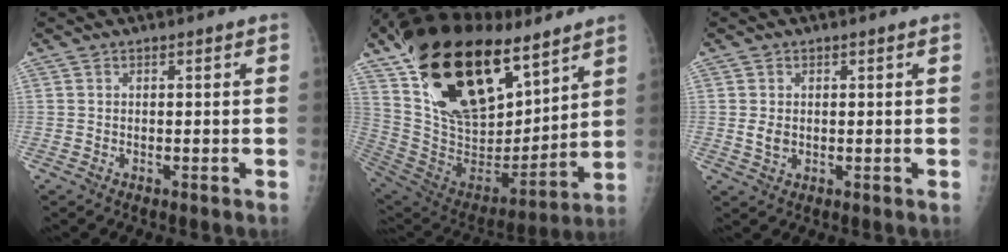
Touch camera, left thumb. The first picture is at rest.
{"total": 32.0, "force": [18.5, 15.6, 20.9], "torque": [-0.355, -0.042, 0.322]}
{"total": 2.5, "force": [0.1, 2.0, 1.4], "torque": [-0.014, -0.001, 0.007]}